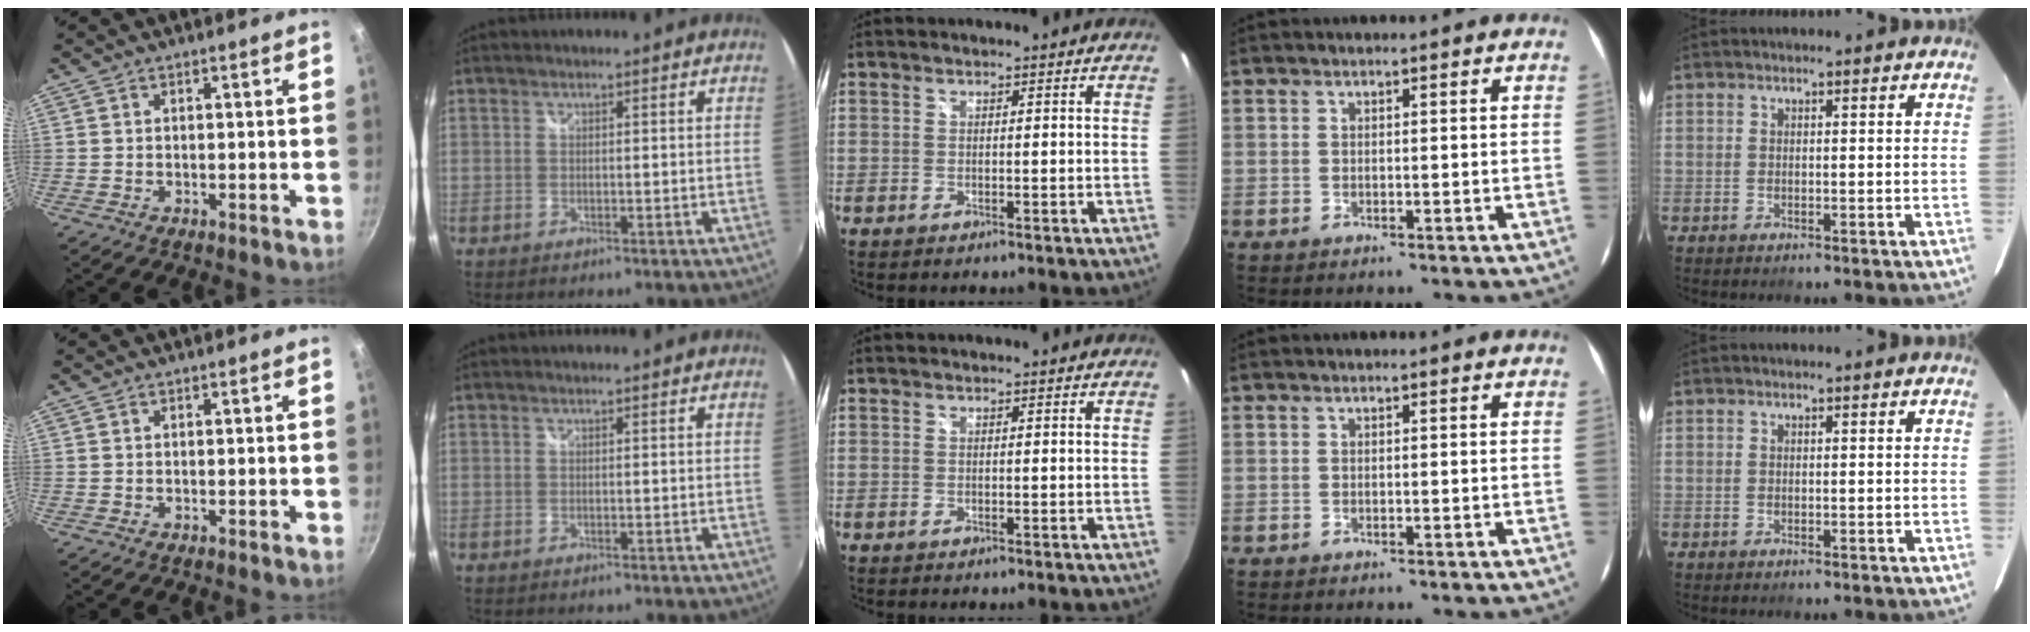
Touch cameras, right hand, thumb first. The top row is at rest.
{}